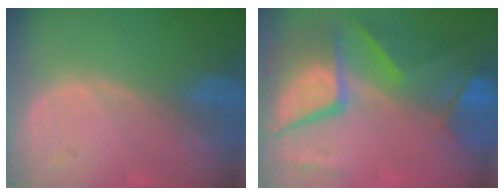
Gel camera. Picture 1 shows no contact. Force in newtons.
{"total": 11.6, "press": 11.6, "slide": 1.4}